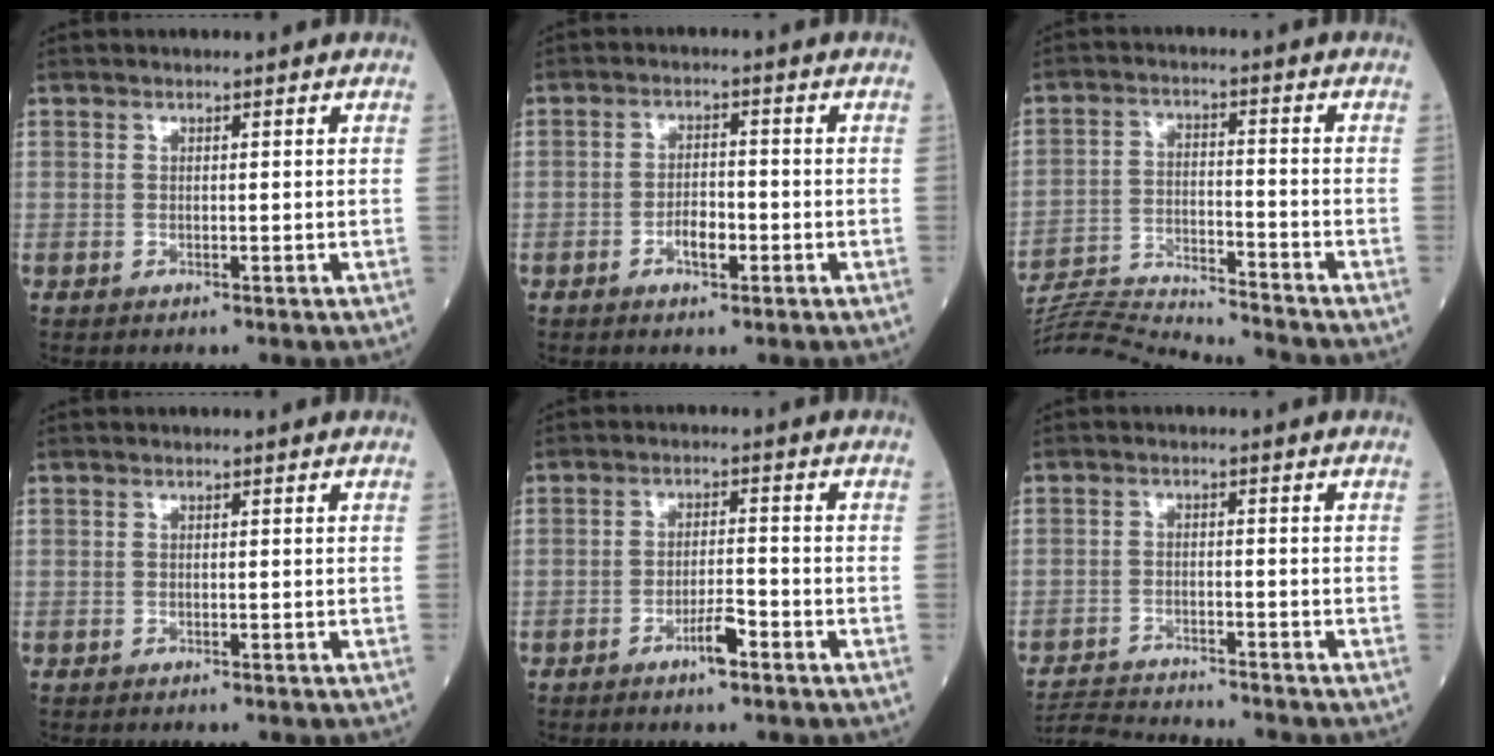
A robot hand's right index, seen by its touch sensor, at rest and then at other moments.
{"total": 3.3, "force": [-1.5, 1.3, 2.7], "torque": [-0.046, 0.004, -0.026]}
{"total": 16.0, "force": [-15.5, -1.6, 3.6], "torque": [-0.062, -0.006, -0.250]}
{"total": 0.0}
{"total": 3.6, "force": [-2.3, 0.5, 2.7], "torque": [-0.048, 0.001, -0.042]}
{"total": 8.7, "force": [-8.5, -0.2, 1.7], "torque": [-0.030, -0.008, -0.141]}